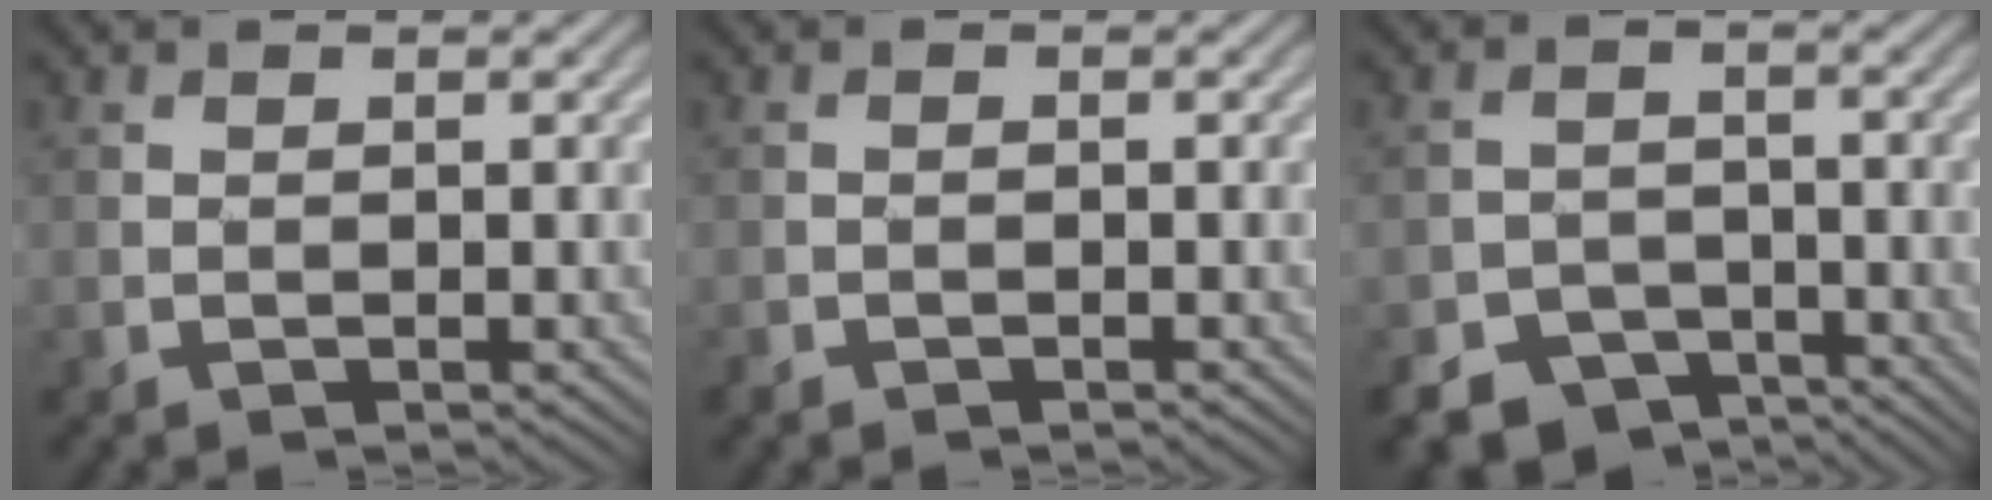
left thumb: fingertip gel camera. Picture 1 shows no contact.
{"total": 0.8, "force": [-0.7, 0.4, 0.1], "torque": [-0.003, -0.003, -0.015]}
{"total": 7.4, "force": [-5.6, 4.4, 1.7], "torque": [-0.022, -0.012, -0.088]}